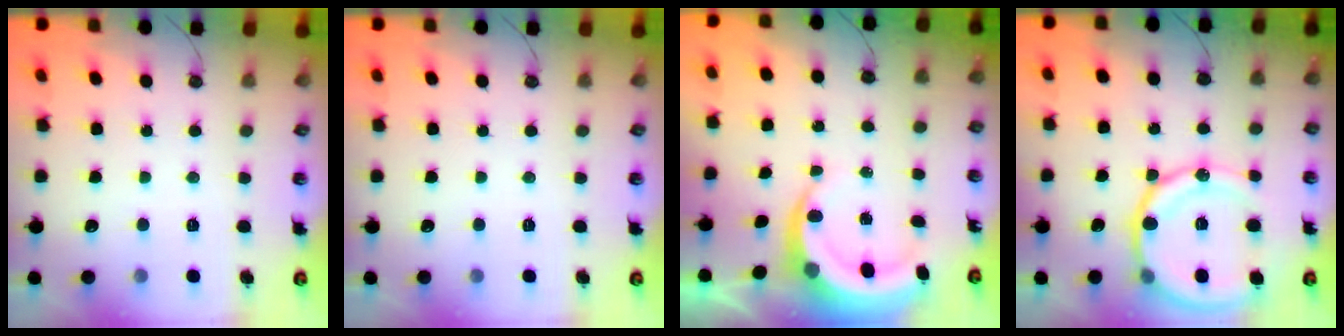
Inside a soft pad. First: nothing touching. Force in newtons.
{"total": 0.0}
{"total": 6.9, "press": 6.9, "slide": 0.9}
{"total": 17.4, "press": 17.0, "slide": 3.7}